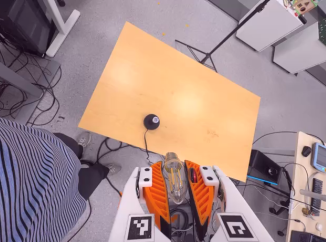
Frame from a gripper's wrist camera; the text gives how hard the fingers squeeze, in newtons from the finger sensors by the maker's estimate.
{"total": 20.8, "left": 23.3, "right": 18.4}